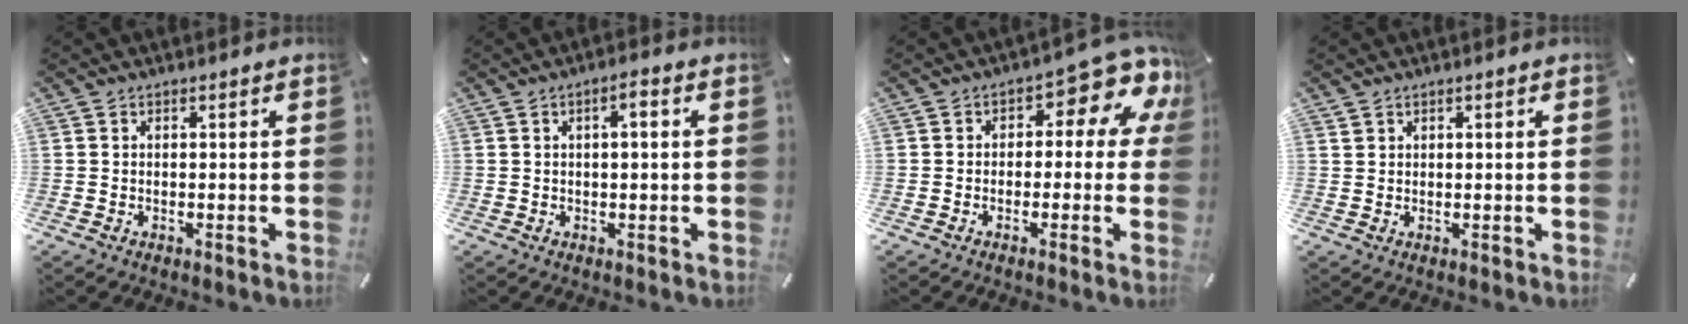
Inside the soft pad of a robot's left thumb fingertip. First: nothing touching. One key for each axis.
{"total": 2.7, "fx": 0.3, "fy": 1.0, "fz": 2.5, "tx": -0.040, "ty": 0.005, "tz": 0.000}
{"total": 10.1, "fx": 3.5, "fy": 5.2, "fz": 8.0, "tx": -0.094, "ty": -0.031, "tz": 0.059}
{"total": 1.0, "fx": 0.6, "fy": 0.8, "fz": 0.2, "tx": -0.004, "ty": 0.000, "tz": 0.012}